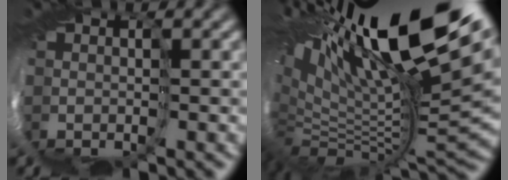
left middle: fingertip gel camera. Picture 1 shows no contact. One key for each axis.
{"total": 16.1, "fx": 9.1, "fy": 4.4, "fz": 12.6, "tx": -0.220, "ty": 0.040, "tz": 0.151}